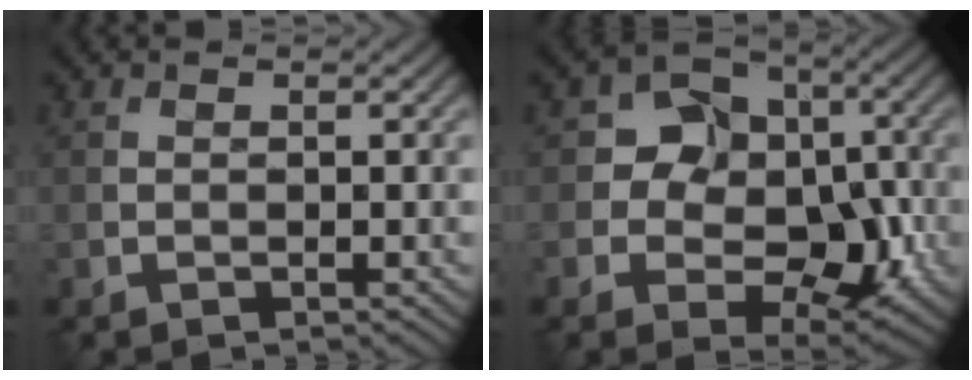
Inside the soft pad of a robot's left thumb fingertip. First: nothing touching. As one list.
[{"total": 9.4, "force": [-1.0, 7.3, 5.8], "torque": [-0.090, -0.005, -0.029]}]